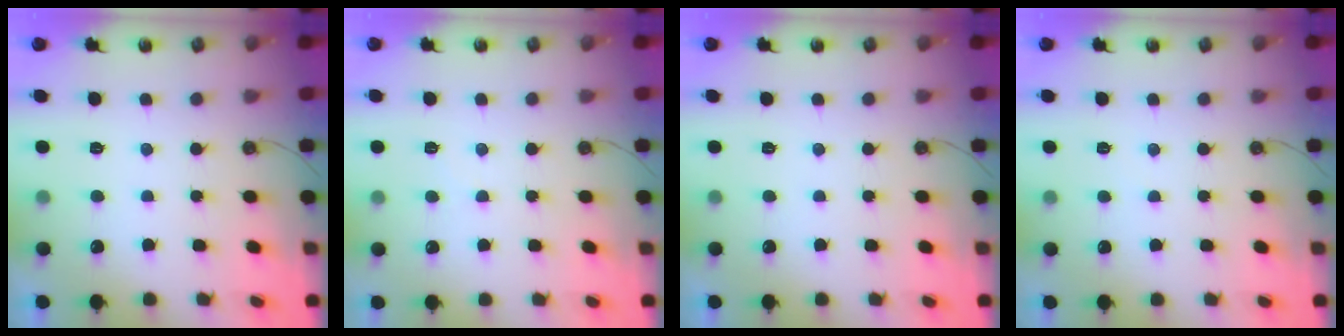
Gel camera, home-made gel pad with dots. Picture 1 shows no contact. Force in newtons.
{"total": 6.7, "press": 6.7, "slide": 0.7}
{"total": 0.0}
{"total": 2.4, "press": 2.3, "slide": 0.4}